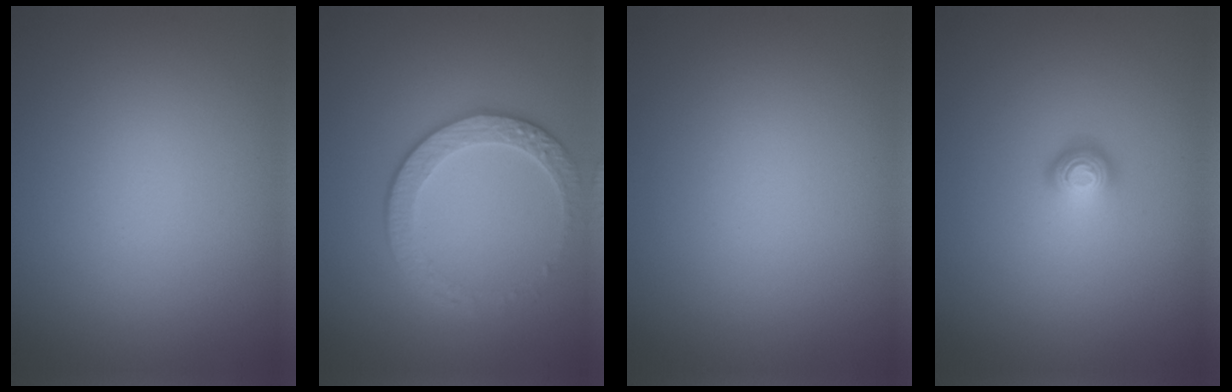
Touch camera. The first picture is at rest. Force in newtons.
{"total": 2.8, "press": 2.4, "slide": 1.4}
{"total": 0.0}
{"total": 1.7, "press": 1.1, "slide": 1.3}